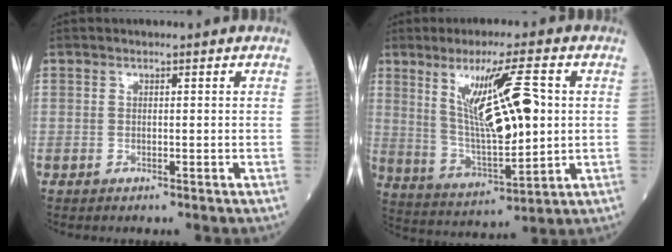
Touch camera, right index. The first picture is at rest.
{"total": 14.4, "force": [3.0, 2.4, 13.8], "torque": [-0.258, -0.001, 0.059]}